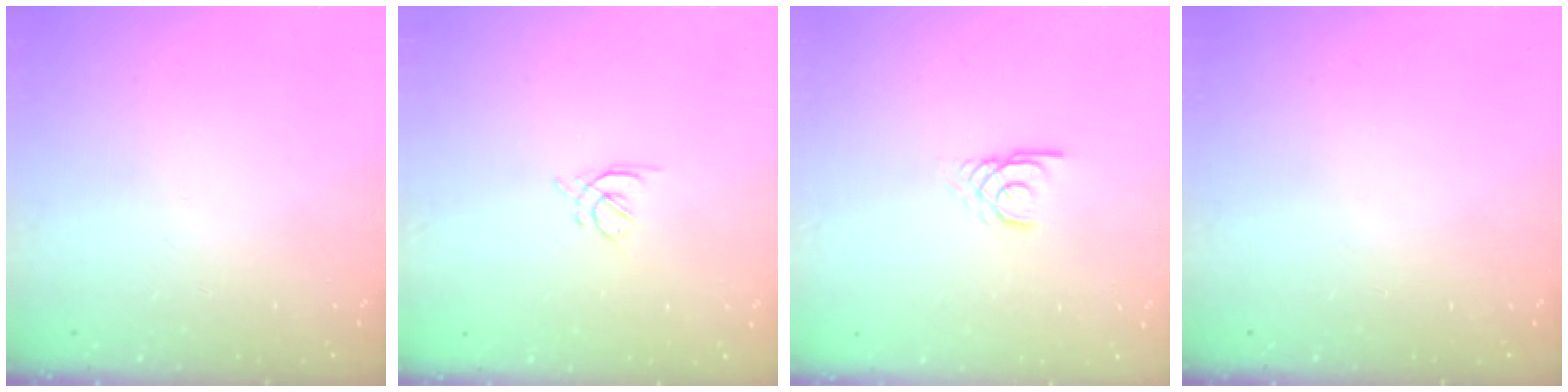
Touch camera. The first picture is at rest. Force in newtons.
{"total": 2.5, "press": 2.4, "slide": 0.6}
{"total": 2.1, "press": 2.1, "slide": 0.0}
{"total": 0.0}